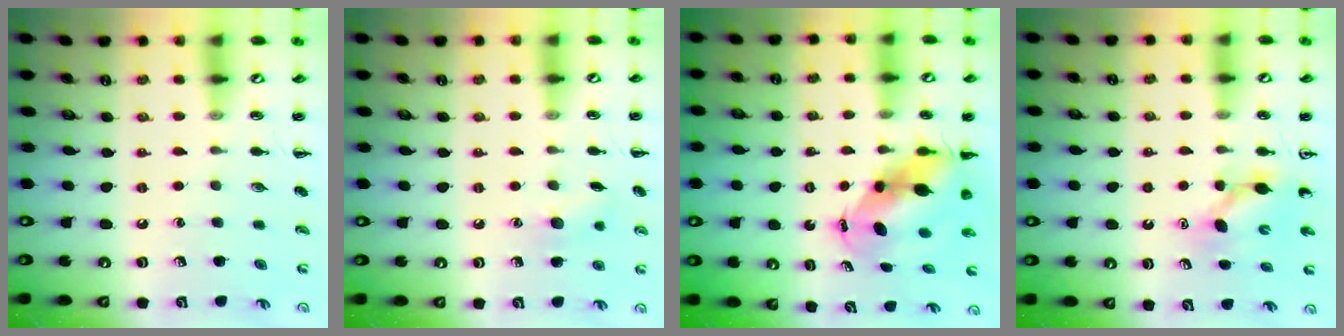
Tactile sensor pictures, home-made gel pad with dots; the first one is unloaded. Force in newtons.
{"total": 7.1, "press": 6.9, "slide": 1.6}
{"total": 7.4, "press": 7.3, "slide": 1.6}
{"total": 3.7, "press": 3.6, "slide": 0.8}